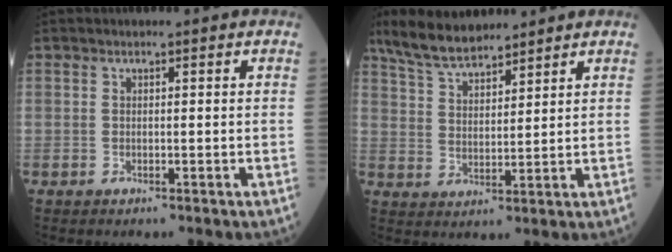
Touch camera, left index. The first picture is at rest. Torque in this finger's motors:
{"motor_torque": [0.03, -0.14, 0.24, 0.08]}